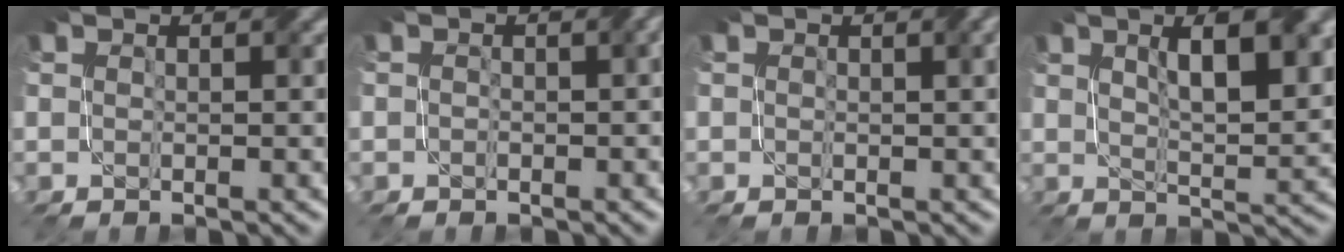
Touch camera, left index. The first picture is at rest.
{"total": 2.7, "force": [-1.0, 1.3, 2.1], "torque": [-0.022, -0.003, -0.014]}
{"total": 1.8, "force": [0.3, 0.5, 1.7], "torque": [-0.027, 0.002, 0.004]}
{"total": 6.7, "force": [2.7, 1.9, 5.9], "torque": [-0.084, 0.010, 0.041]}